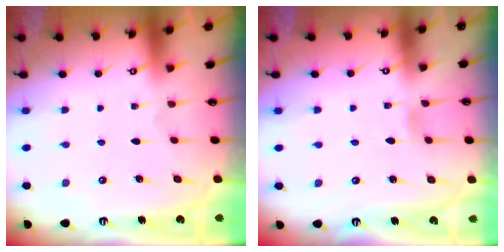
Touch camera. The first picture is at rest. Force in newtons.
{"total": 2.5, "press": 2.5, "slide": 0.3}